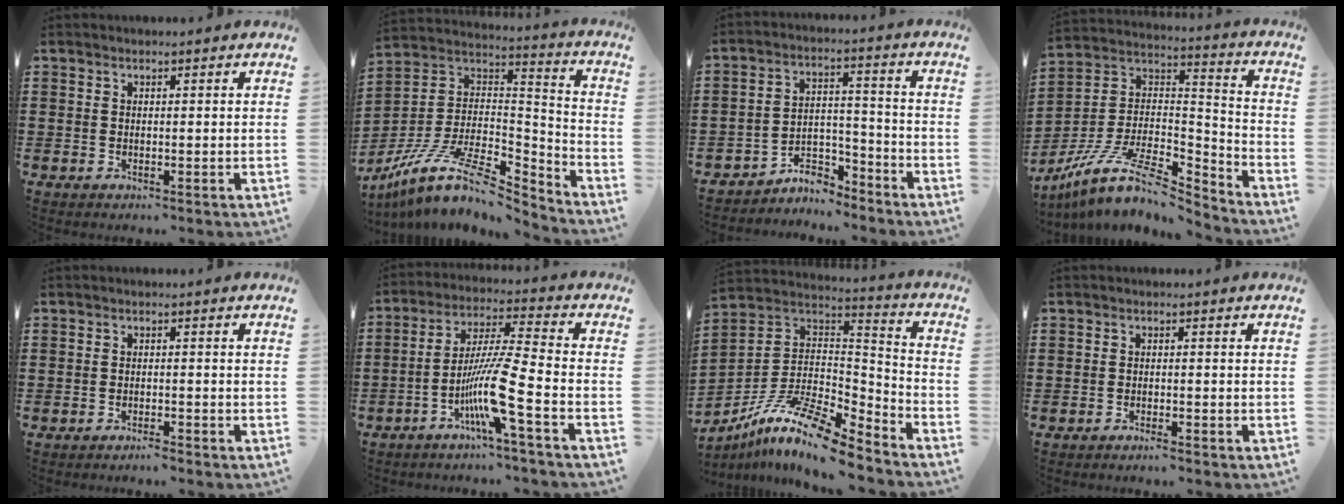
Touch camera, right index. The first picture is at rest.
{"total": 12.3, "force": [-8.3, 4.1, 8.2], "torque": [-0.160, 0.016, -0.157]}
{"total": 5.7, "force": [-5.3, 1.6, 1.5], "torque": [-0.033, 0.009, -0.107]}
{"total": 11.0, "force": [-8.1, 3.2, 6.7], "torque": [-0.130, 0.010, -0.156]}
{"total": 1.2, "force": [-1.2, 0.0, 0.4], "torque": [-0.010, -0.001, -0.023]}
{"total": 10.2, "force": [-4.8, 0.1, 9.0], "torque": [-0.186, -0.011, -0.097]}
{"total": 12.7, "force": [-9.6, 2.4, 8.0], "torque": [-0.161, 0.013, -0.189]}
{"total": 1.1, "force": [-1.0, 0.0, 0.4], "torque": [-0.010, -0.002, -0.019]}